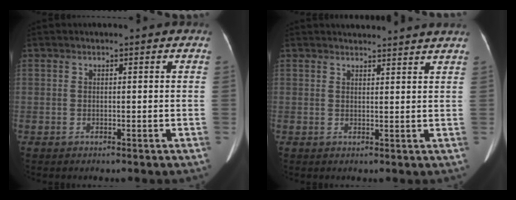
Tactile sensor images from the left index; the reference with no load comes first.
{"total": 7.7, "force": [7.5, -0.3, 1.6], "torque": [-0.017, 0.012, 0.073]}